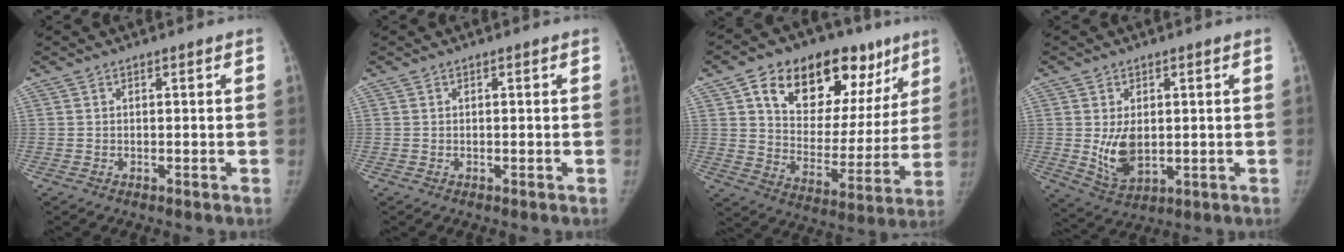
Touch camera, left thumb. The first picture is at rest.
{"total": 0.0}
{"total": 25.4, "force": [13.2, 14.9, 15.7], "torque": [-0.182, -0.008, 0.211]}
{"total": 7.6, "force": [0.2, 4.7, 5.9], "torque": [-0.092, -0.015, 0.018]}